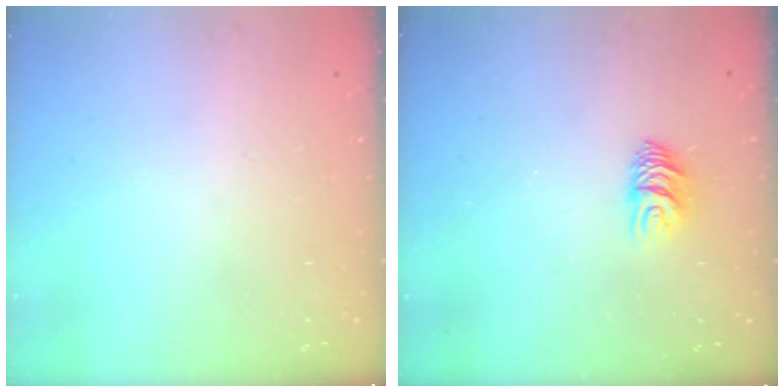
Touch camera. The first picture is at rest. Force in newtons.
{"total": 7.0, "press": 7.0, "slide": 0.6}